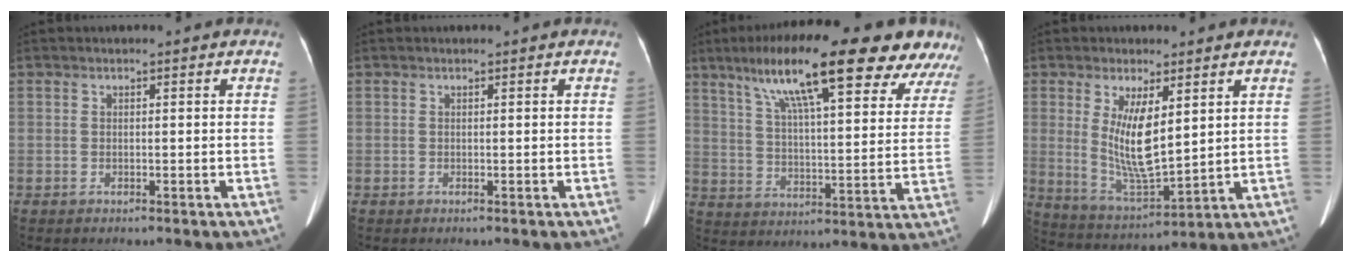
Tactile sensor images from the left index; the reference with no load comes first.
{"total": 0.0}
{"total": 24.6, "force": [17.0, 4.0, 17.3], "torque": [-0.271, 0.043, 0.240]}
{"total": 9.4, "force": [2.5, 2.4, 8.8], "torque": [-0.173, -0.020, 0.058]}